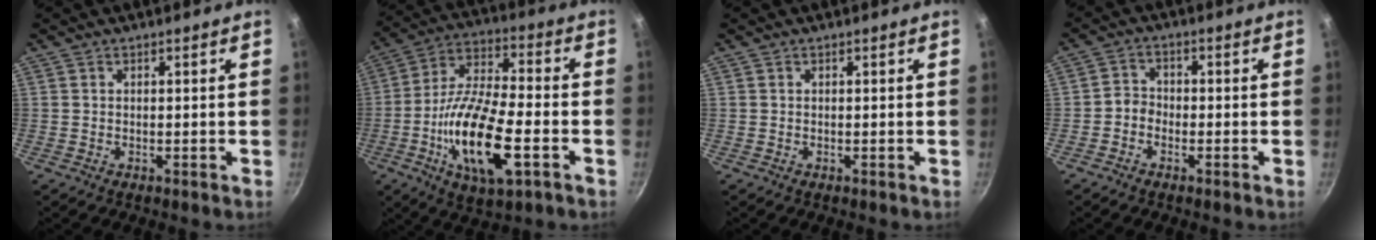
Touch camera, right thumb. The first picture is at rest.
{"total": 18.9, "force": [-5.8, 6.8, 16.7], "torque": [-0.312, 0.021, -0.113]}
{"total": 0.0}
{"total": 2.7, "force": [-1.5, 2.0, 1.0], "torque": [-0.010, 0.023, -0.034]}